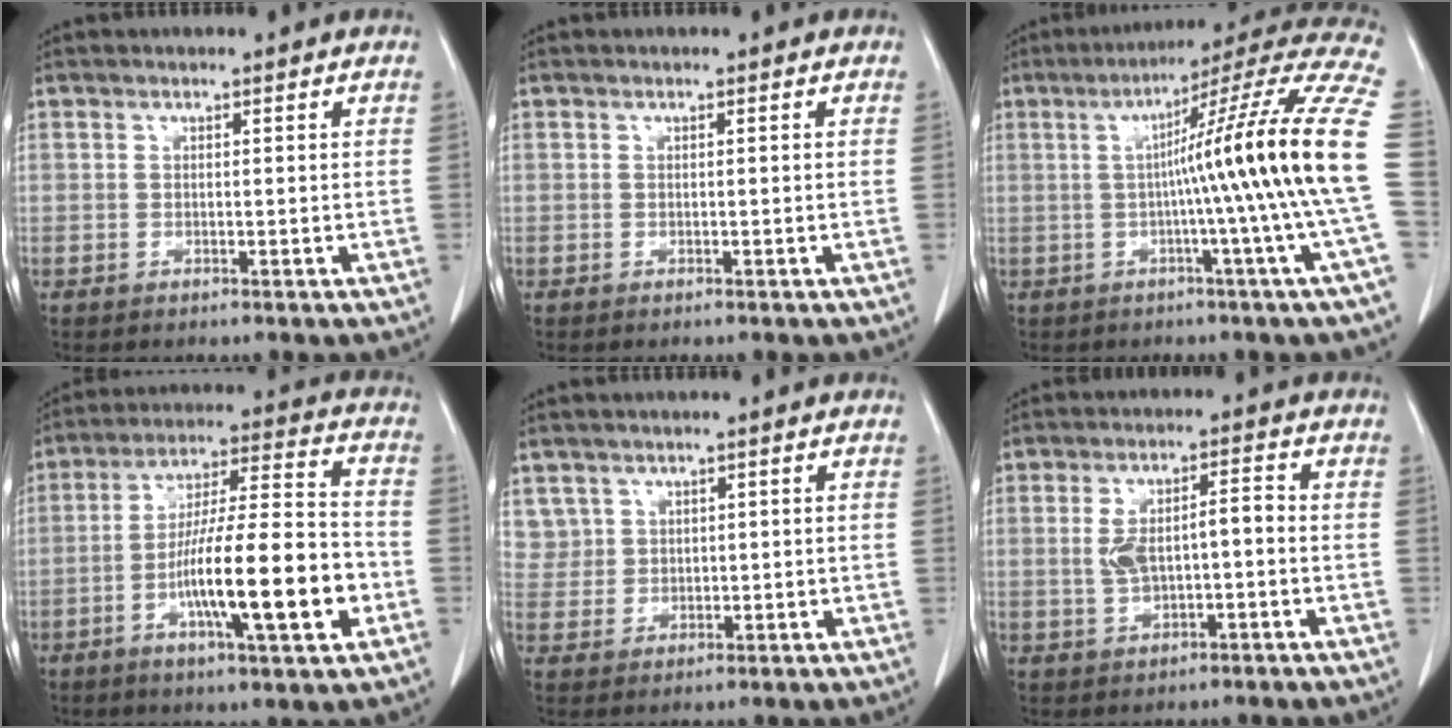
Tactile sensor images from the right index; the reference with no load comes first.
{"total": 0.0}
{"total": 19.6, "force": [-1.0, -3.1, 19.4], "torque": [-0.228, 0.016, -0.032]}
{"total": 16.6, "force": [-4.8, 1.7, 15.8], "torque": [-0.270, 0.001, -0.074]}
{"total": 3.9, "force": [2.3, 3.2, -0.4], "torque": [0.027, 0.007, 0.047]}
{"total": 5.9, "force": [-0.2, 2.2, 5.4], "torque": [-0.106, 0.021, 0.004]}